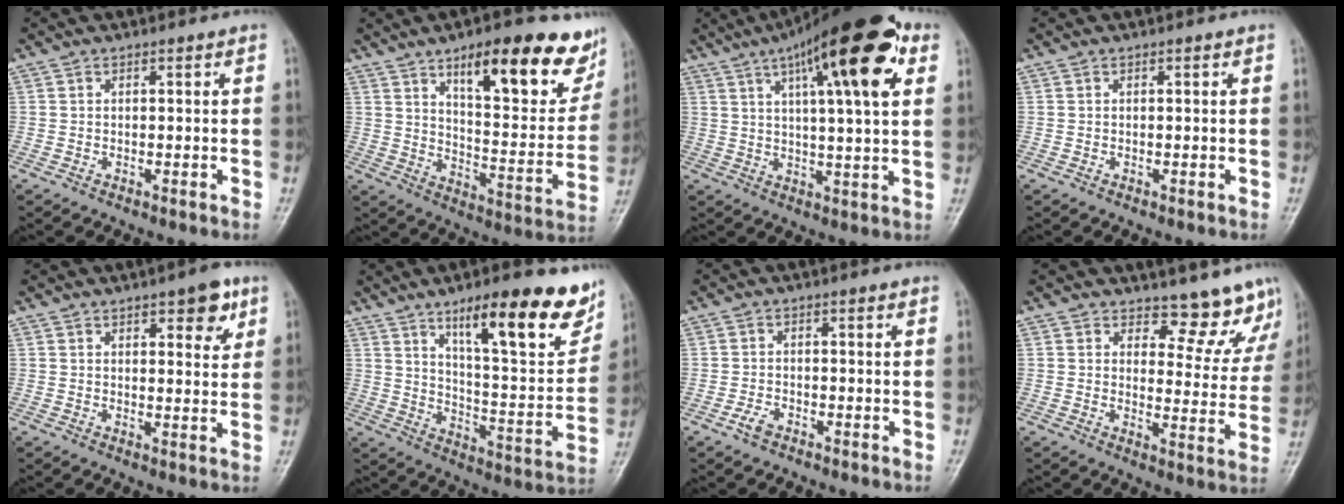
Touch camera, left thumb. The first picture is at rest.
{"total": 22.0, "force": [13.1, 7.5, 15.9], "torque": [-0.169, -0.055, 0.192]}
{"total": 20.9, "force": [9.1, 5.4, 18.0], "torque": [-0.259, -0.001, 0.135]}
{"total": 0.0}
{"total": 6.3, "force": [3.4, 2.5, 4.6], "torque": [-0.039, -0.015, 0.040]}
{"total": 20.2, "force": [12.5, 5.4, 15.0], "torque": [-0.174, -0.062, 0.195]}
{"total": 2.1, "force": [-1.4, 1.1, 1.2], "torque": [-0.027, 0.006, -0.028]}
{"total": 10.3, "force": [9.4, 4.0, 0.9], "torque": [0.036, -0.076, 0.098]}